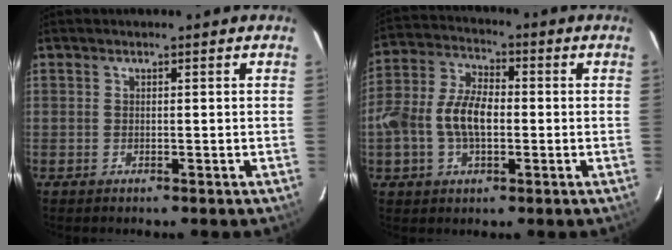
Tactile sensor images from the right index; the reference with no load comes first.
{"total": 11.0, "force": [-1.5, 6.3, 8.9], "torque": [-0.184, 0.015, -0.029]}